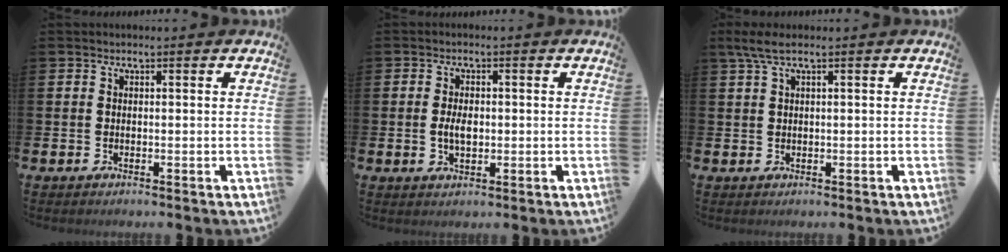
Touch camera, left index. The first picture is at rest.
{"total": 2.9, "force": [-0.2, 1.7, 2.4], "torque": [-0.038, 0.003, -0.007]}
{"total": 2.6, "force": [1.3, 0.3, 2.2], "torque": [-0.050, 0.005, 0.025]}